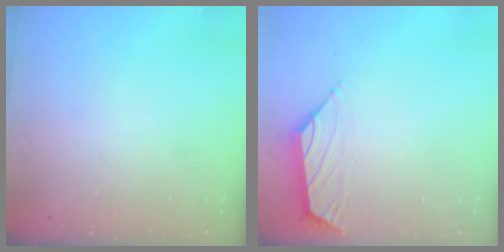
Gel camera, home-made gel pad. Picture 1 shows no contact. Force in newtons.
{"total": 1.6, "press": 1.4, "slide": 0.6}